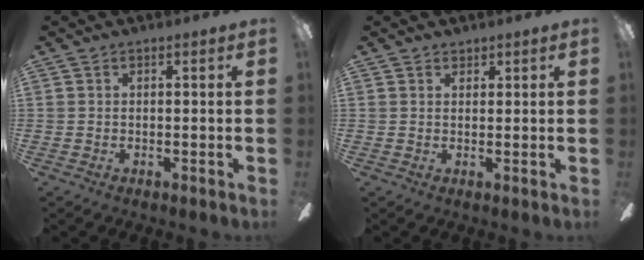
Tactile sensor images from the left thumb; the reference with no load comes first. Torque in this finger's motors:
{"motor_torque": [0.08, -0.09, 0.18, 0.41, -0.01]}